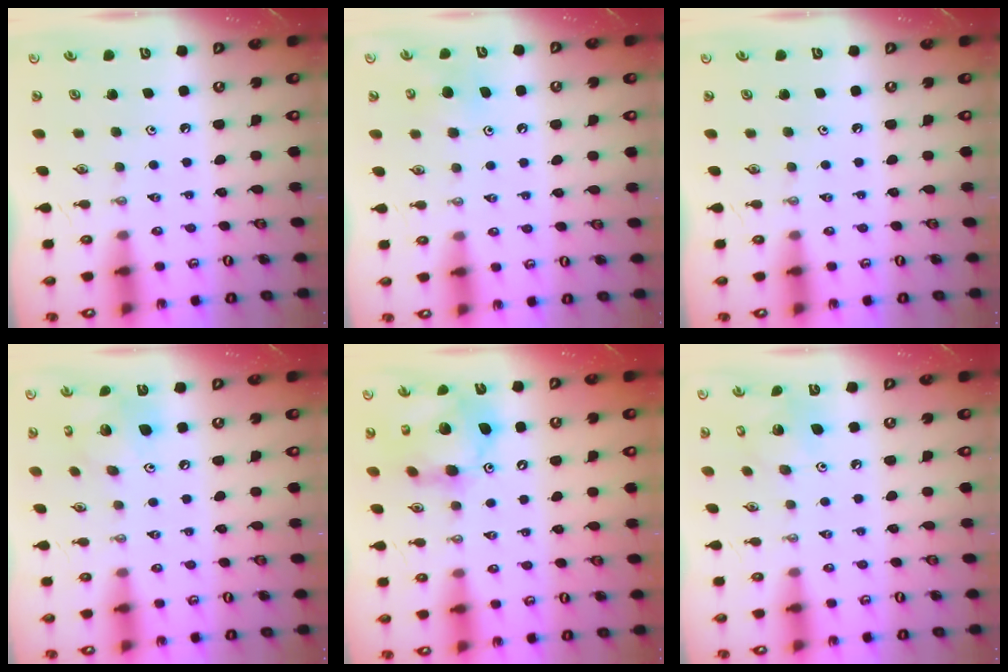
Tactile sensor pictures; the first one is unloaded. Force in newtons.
{"total": 5.4, "press": 5.3, "slide": 0.9}
{"total": 0.0}
{"total": 13.7, "press": 13.6, "slide": 1.7}
{"total": 14.4, "press": 14.3, "slide": 1.4}
{"total": 7.8, "press": 7.8, "slide": 0.2}